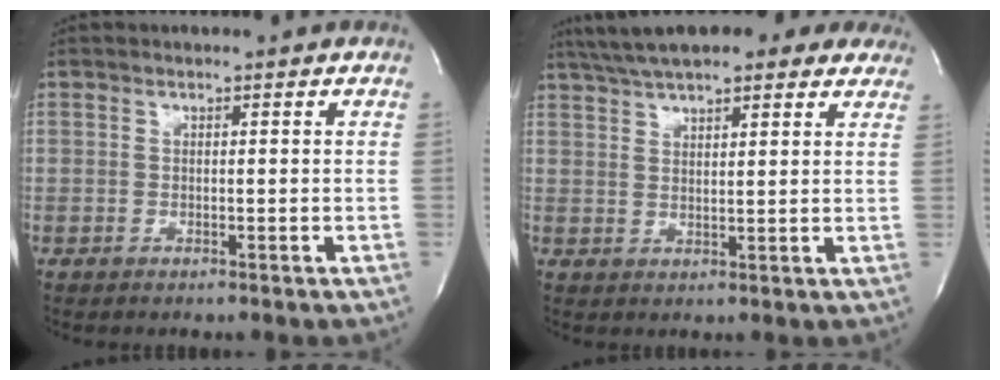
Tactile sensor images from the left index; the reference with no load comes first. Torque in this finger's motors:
{"motor_torque": [1.11, -1.03, 0.67, 0.11]}